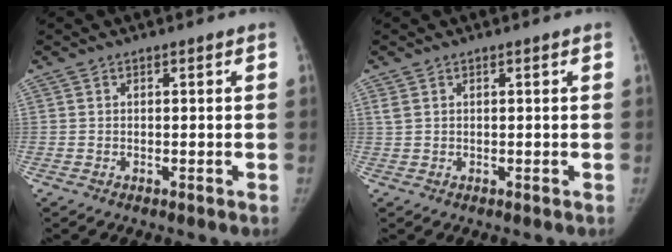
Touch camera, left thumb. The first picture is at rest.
{"total": 1.2, "force": [0.7, 0.6, 0.8], "torque": [-0.020, 0.010, 0.019]}